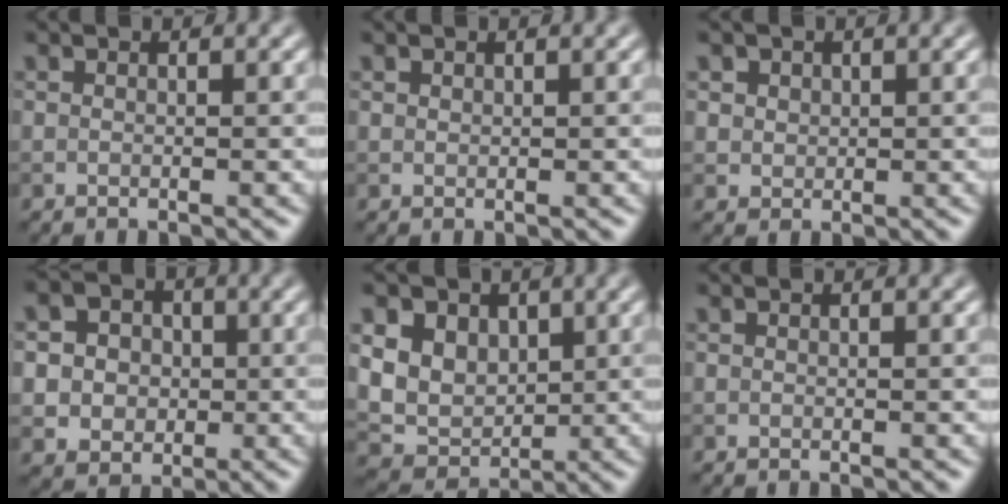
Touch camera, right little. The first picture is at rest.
{"total": 0.5, "force": [0.4, 0.4, 0.0], "torque": [0.002, -0.001, 0.009]}
{"total": 2.6, "force": [1.2, 2.0, 0.9], "torque": [-0.025, 0.004, 0.030]}
{"total": 6.3, "force": [1.0, 5.6, 2.7], "torque": [-0.048, 0.025, 0.004]}
{"total": 8.3, "force": [2.8, 6.6, 4.2], "torque": [-0.079, 0.015, 0.041]}
{"total": 0.0}